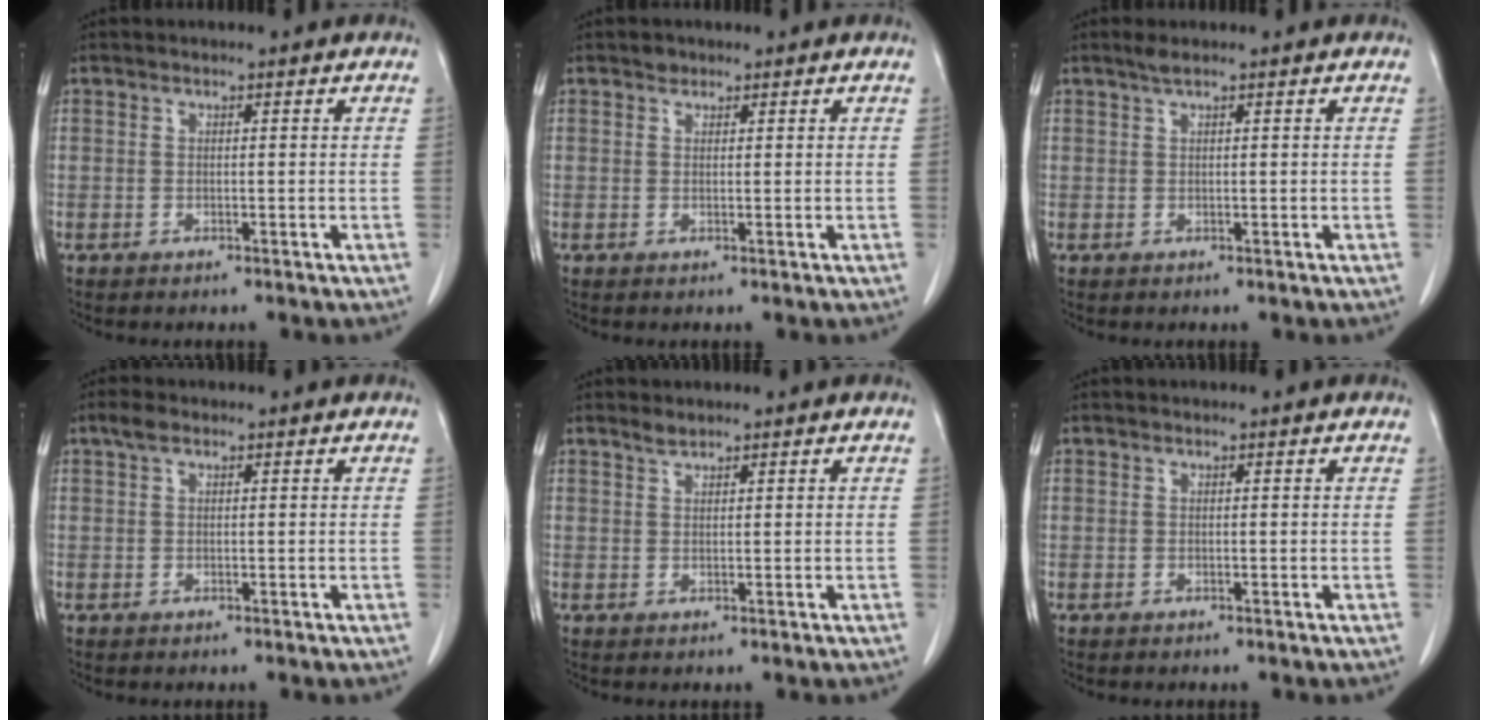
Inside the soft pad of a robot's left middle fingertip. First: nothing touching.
{"total": 0.9, "force": [0.6, 0.6, 0.1], "torque": [0.001, -0.001, 0.007]}
{"total": 1.1, "force": [0.8, -0.1, 0.8], "torque": [-0.018, 0.006, 0.019]}
{"total": 1.6, "force": [1.0, 0.8, 1.0], "torque": [-0.025, 0.016, 0.019]}
{"total": 1.1, "force": [1.0, 0.2, 0.3], "torque": [-0.009, 0.000, 0.021]}
{"total": 0.0}